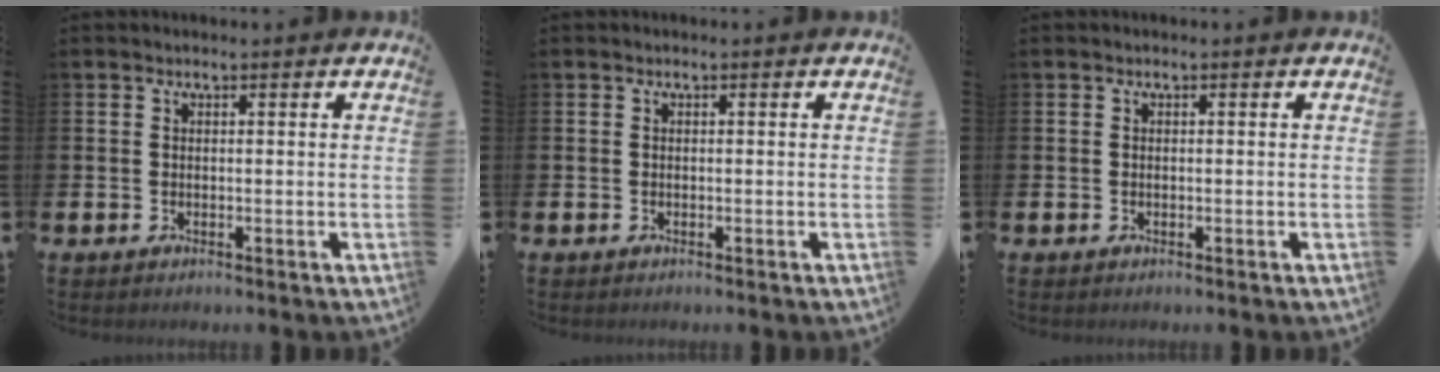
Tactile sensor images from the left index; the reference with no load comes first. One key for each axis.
{"total": 0.0}
{"total": 0.0}